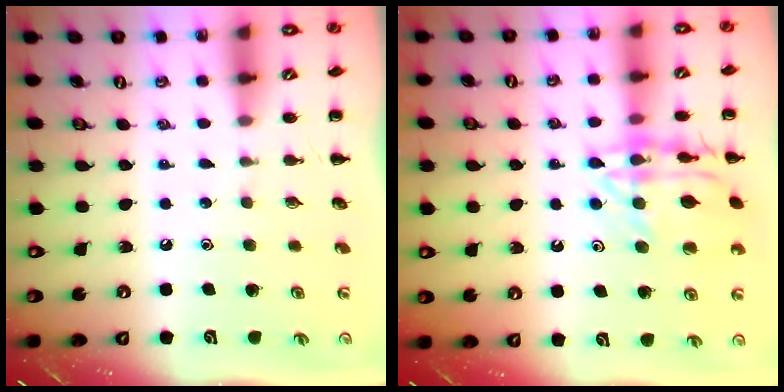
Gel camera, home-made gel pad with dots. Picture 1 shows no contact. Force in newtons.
{"total": 16.1, "press": 16.1, "slide": 0.8}